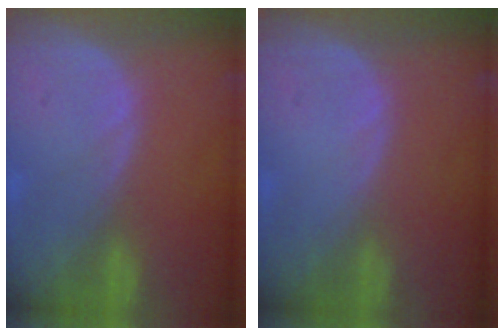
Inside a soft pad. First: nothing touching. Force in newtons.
{"total": 0.0}